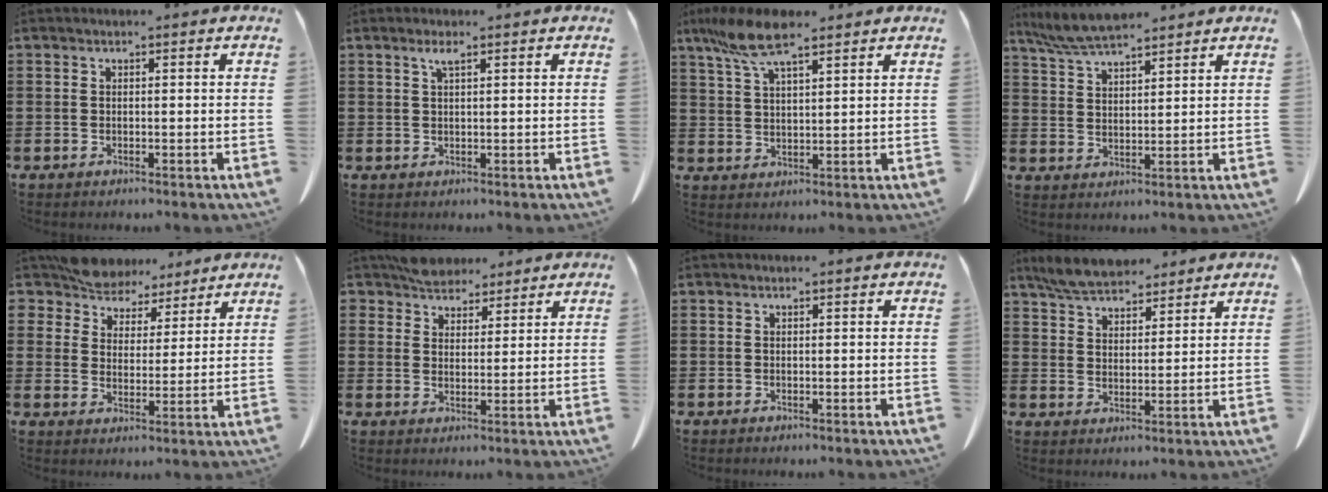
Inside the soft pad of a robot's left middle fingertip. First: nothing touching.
{"total": 1.7, "force": [1.0, 0.3, 1.4], "torque": [-0.031, 0.000, 0.018]}
{"total": 8.5, "force": [5.7, 2.2, 5.9], "torque": [-0.134, -0.006, 0.103]}
{"total": 6.7, "force": [5.7, 1.2, 3.2], "torque": [-0.078, -0.013, 0.107]}
{"total": 6.6, "force": [6.3, 2.2, 0.3], "torque": [-0.042, -0.033, 0.118]}
{"total": 5.1, "force": [4.5, 2.2, 0.7], "torque": [-0.030, -0.004, 0.089]}
{"total": 0.0}
{"total": 6.3, "force": [5.8, 1.6, 1.8], "torque": [-0.055, -0.013, 0.110]}